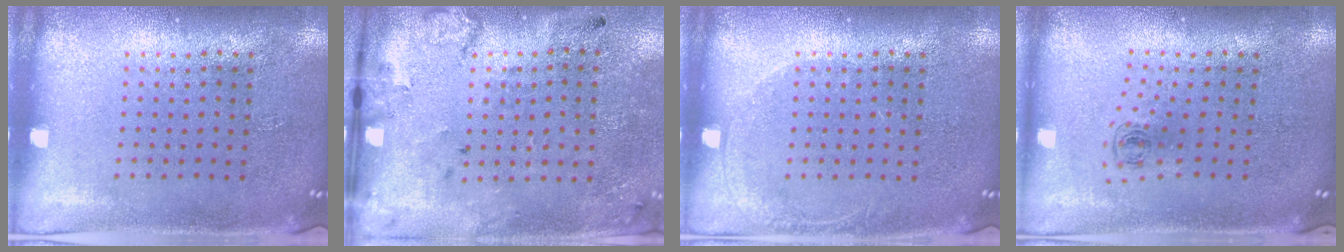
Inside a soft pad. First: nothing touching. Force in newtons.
{"total": 2.2, "press": 1.4, "slide": 1.7}
{"total": 0.9, "press": 0.8, "slide": 0.2}
{"total": 0.5, "press": 0.3, "slide": 0.4}